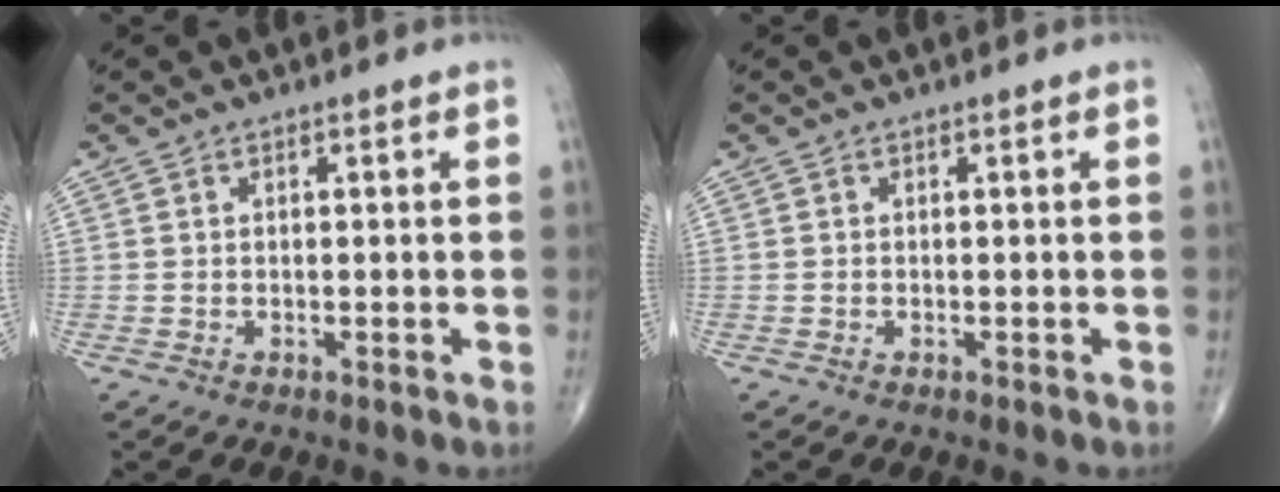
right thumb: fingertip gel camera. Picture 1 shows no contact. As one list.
[{"total": 0.0}]